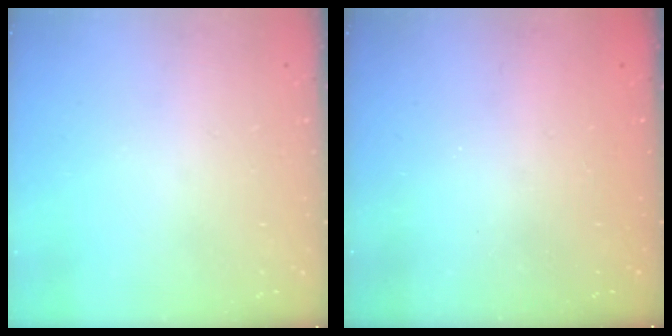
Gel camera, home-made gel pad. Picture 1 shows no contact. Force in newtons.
{"total": 2.4, "press": 2.3, "slide": 0.7}